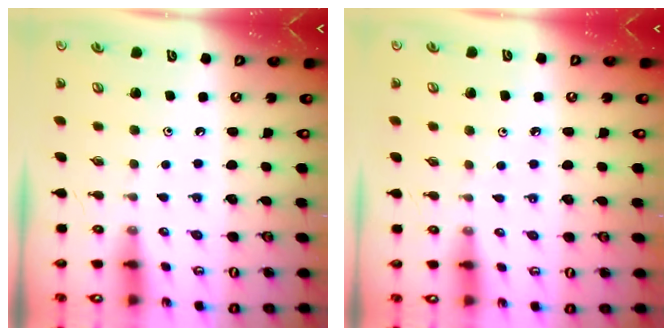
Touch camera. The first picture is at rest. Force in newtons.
{"total": 3.7, "press": 3.6, "slide": 0.5}